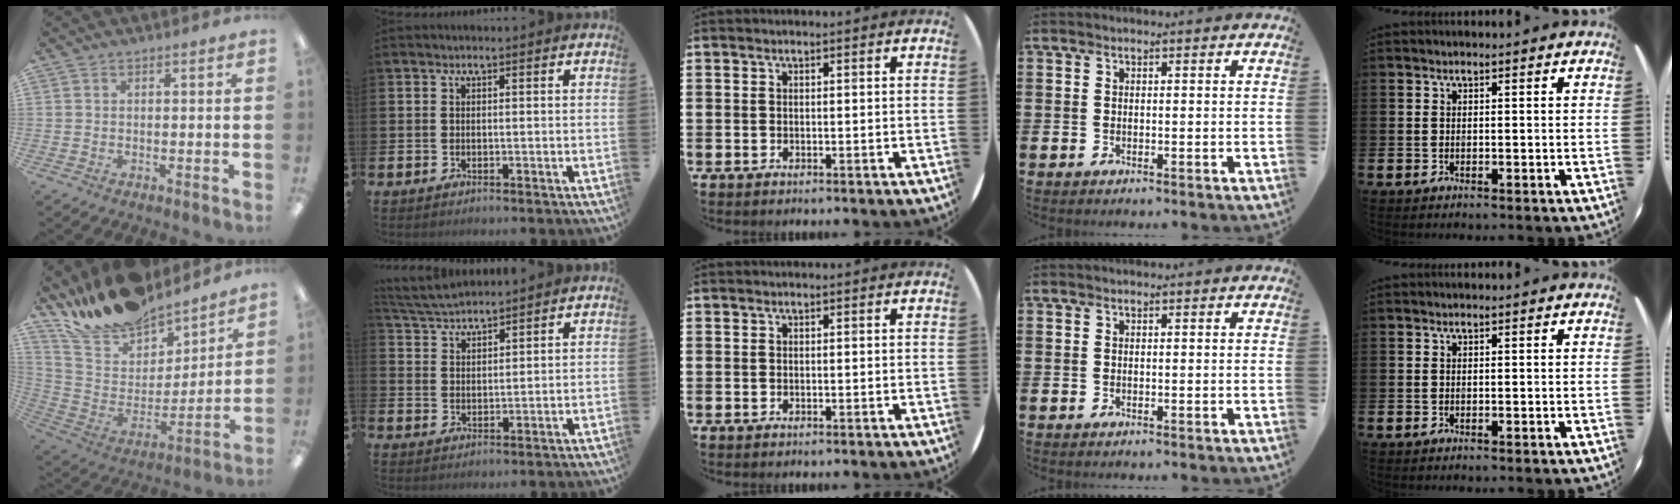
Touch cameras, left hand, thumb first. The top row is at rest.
{"thumb": {"total": 18.8, "force": [16.8, 7.0, 4.9], "torque": [-0.114, -0.129, 0.303]}, "index": {"total": 4.6, "force": [4.5, 0.4, 0.8], "torque": [-0.035, -0.021, 0.083]}}